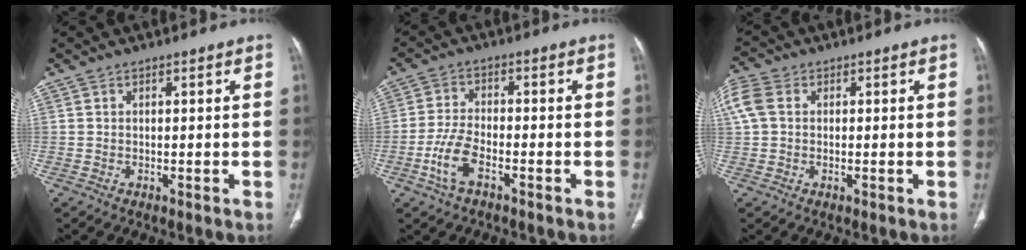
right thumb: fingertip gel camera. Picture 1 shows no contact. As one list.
[{"total": 6.3, "force": [-3.1, 2.7, 4.8], "torque": [-0.106, 0.017, -0.059]}, {"total": 6.4, "force": [1.1, 4.9, 4.0], "torque": [-0.107, 0.020, 0.022]}]